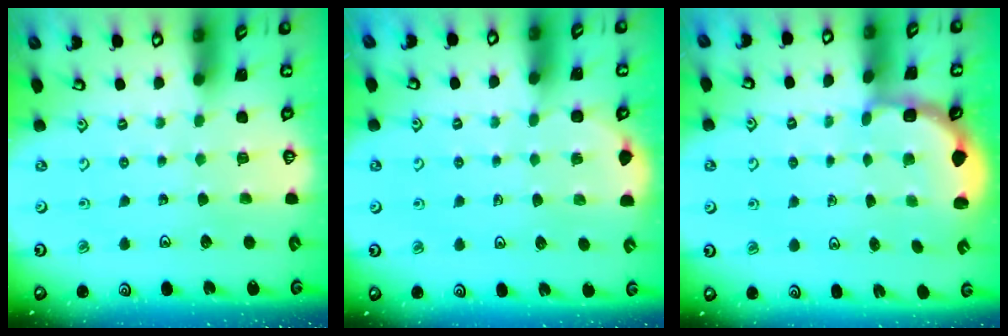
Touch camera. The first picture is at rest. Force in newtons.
{"total": 1.7, "press": 1.5, "slide": 0.8}
{"total": 2.8, "press": 2.5, "slide": 1.4}